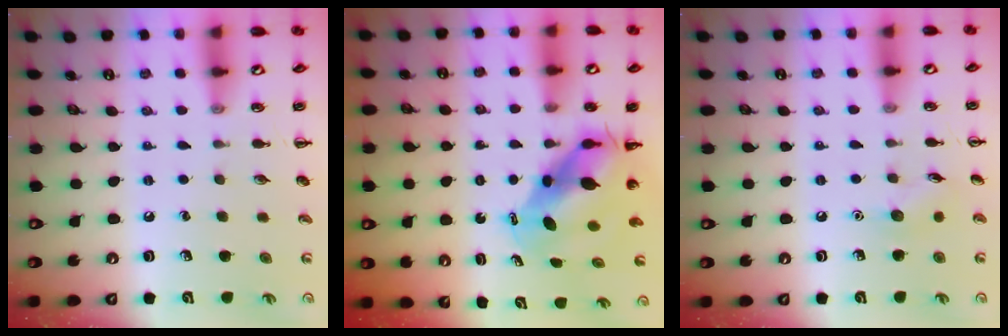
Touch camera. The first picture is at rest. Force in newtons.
{"total": 7.8, "press": 7.5, "slide": 2.0}
{"total": 6.5, "press": 6.3, "slide": 1.6}